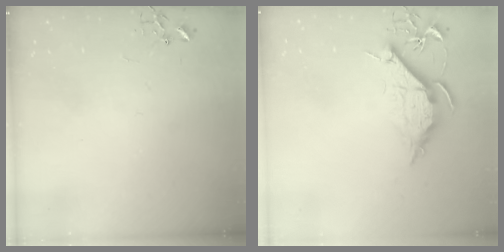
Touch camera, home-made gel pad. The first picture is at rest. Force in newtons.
{"total": 10.2, "press": 10.2, "slide": 1.0}